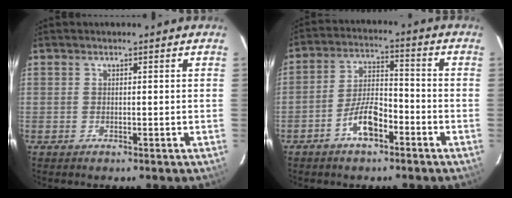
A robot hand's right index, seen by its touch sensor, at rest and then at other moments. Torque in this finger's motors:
{"motor_torque": [1.08, -0.40, 0.37, 0.09]}